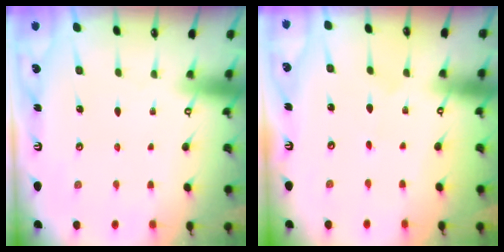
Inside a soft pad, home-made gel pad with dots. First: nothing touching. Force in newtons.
{"total": 0.7, "press": 0.7, "slide": 0.0}